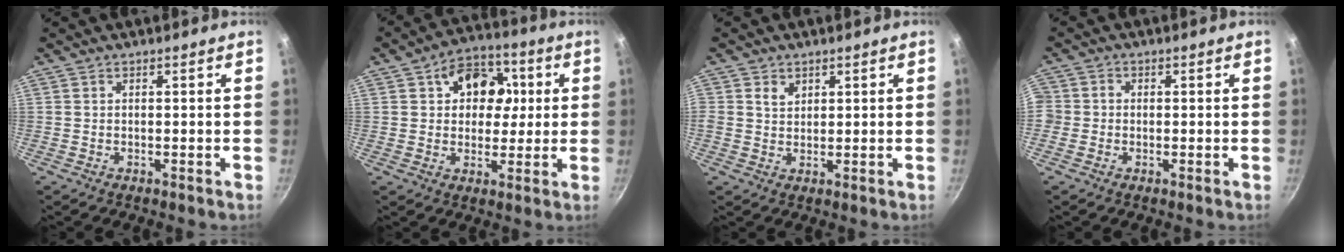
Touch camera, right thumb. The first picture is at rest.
{"total": 11.4, "force": [2.7, 8.9, 6.6], "torque": [-0.048, 0.005, 0.028]}
{"total": 2.7, "force": [1.2, 2.2, 0.9], "torque": [-0.005, -0.002, 0.022]}
{"total": 2.9, "force": [-0.8, 2.7, 0.7], "torque": [-0.005, 0.011, -0.022]}